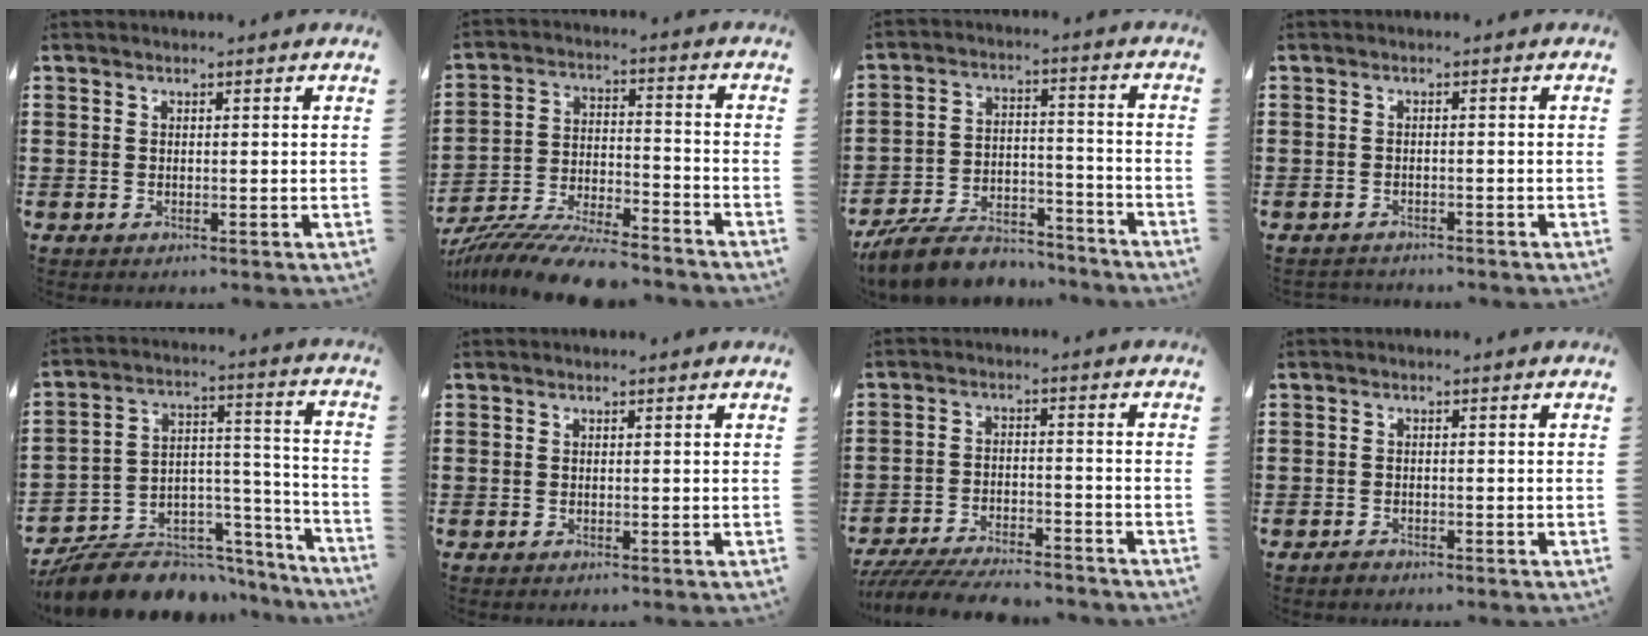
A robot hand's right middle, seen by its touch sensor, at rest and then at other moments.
{"total": 10.4, "force": [-9.7, 1.0, 3.5], "torque": [-0.059, 0.022, -0.190]}
{"total": 9.0, "force": [-8.2, 2.4, 2.7], "torque": [-0.055, 0.026, -0.160]}
{"total": 1.2, "force": [-1.2, 0.3, -0.1], "torque": [-0.002, 0.002, -0.027]}
{"total": 8.9, "force": [-8.1, 3.4, 1.8], "torque": [-0.040, 0.012, -0.154]}
{"total": 0.0}
{"total": 6.6, "force": [-6.3, 1.0, 1.8], "torque": [-0.035, 0.005, -0.122]}
{"total": 1.1, "force": [-0.9, 0.5, 0.1], "torque": [-0.005, 0.002, -0.021]}